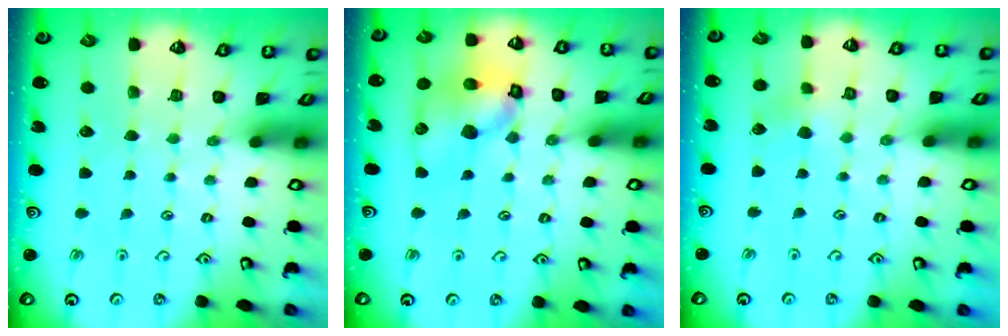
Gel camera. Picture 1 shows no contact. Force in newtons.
{"total": 14.3, "press": 14.1, "slide": 1.9}
{"total": 2.9, "press": 2.9, "slide": 0.2}